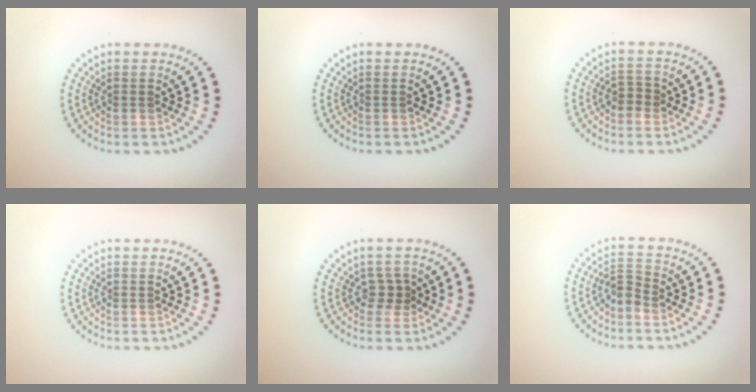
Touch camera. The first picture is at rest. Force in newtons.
{"total": 0.0}
{"total": 0.8, "press": 0.6, "slide": 0.6}
{"total": 0.0}
{"total": 1.4, "press": 1.2, "slide": 0.9}
{"total": 1.6, "press": 1.3, "slide": 1.0}